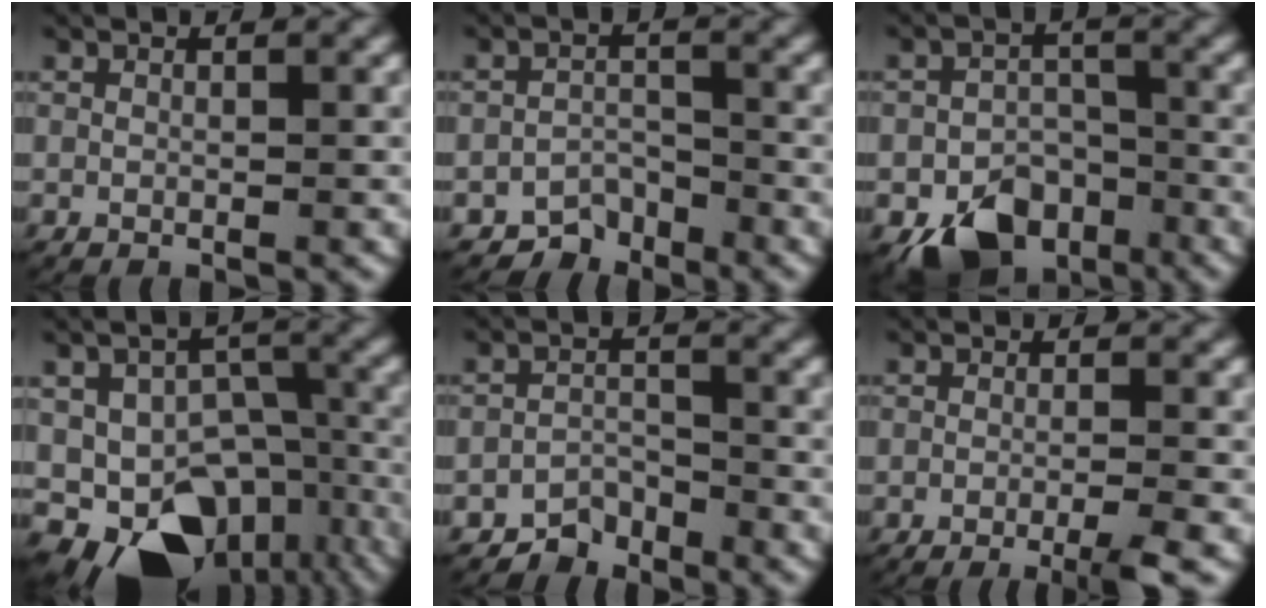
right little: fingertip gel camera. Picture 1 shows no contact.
{"total": 4.1, "force": [-3.4, 2.2, 0.6], "torque": [-0.005, -0.014, -0.060]}
{"total": 6.2, "force": [-4.7, 3.6, 2.0], "torque": [-0.011, -0.017, -0.086]}
{"total": 12.1, "force": [-5.7, 8.8, 5.9], "torque": [-0.095, -0.051, -0.080]}
{"total": 2.9, "force": [-2.6, 1.3, 0.4], "torque": [-0.006, -0.009, -0.049]}
{"total": 2.9, "force": [-2.0, 0.1, 2.1], "torque": [-0.032, -0.004, -0.033]}